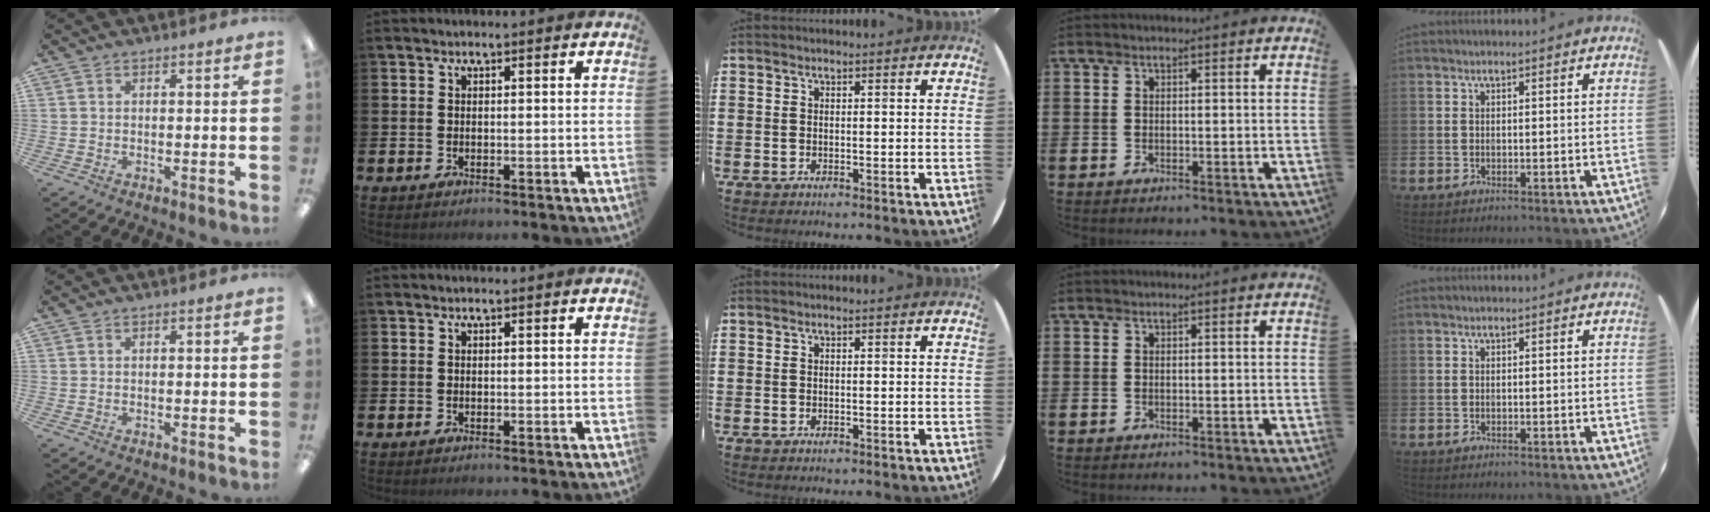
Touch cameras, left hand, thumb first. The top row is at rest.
{}